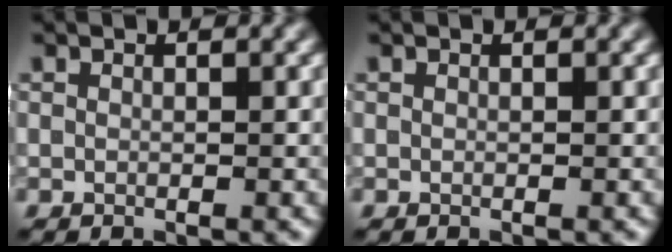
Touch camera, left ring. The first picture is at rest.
{"total": 0.0}